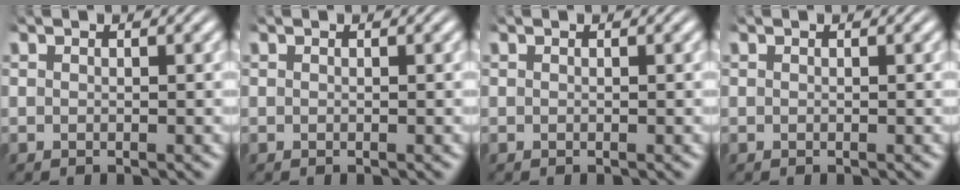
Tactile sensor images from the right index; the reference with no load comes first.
{"total": 0.0}
{"total": 0.0}
{"total": 0.0}